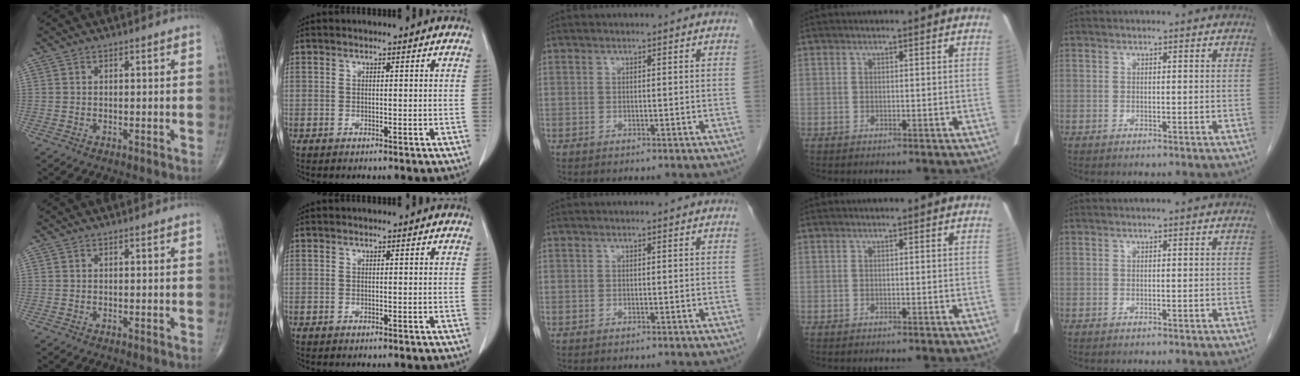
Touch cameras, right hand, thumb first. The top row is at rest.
{}